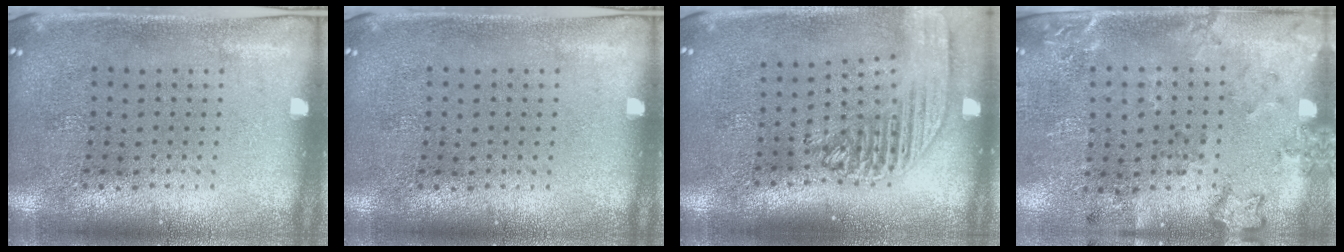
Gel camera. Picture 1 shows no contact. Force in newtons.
{"total": 0.0}
{"total": 2.0, "press": 1.7, "slide": 1.1}
{"total": 2.0, "press": 1.4, "slide": 1.4}